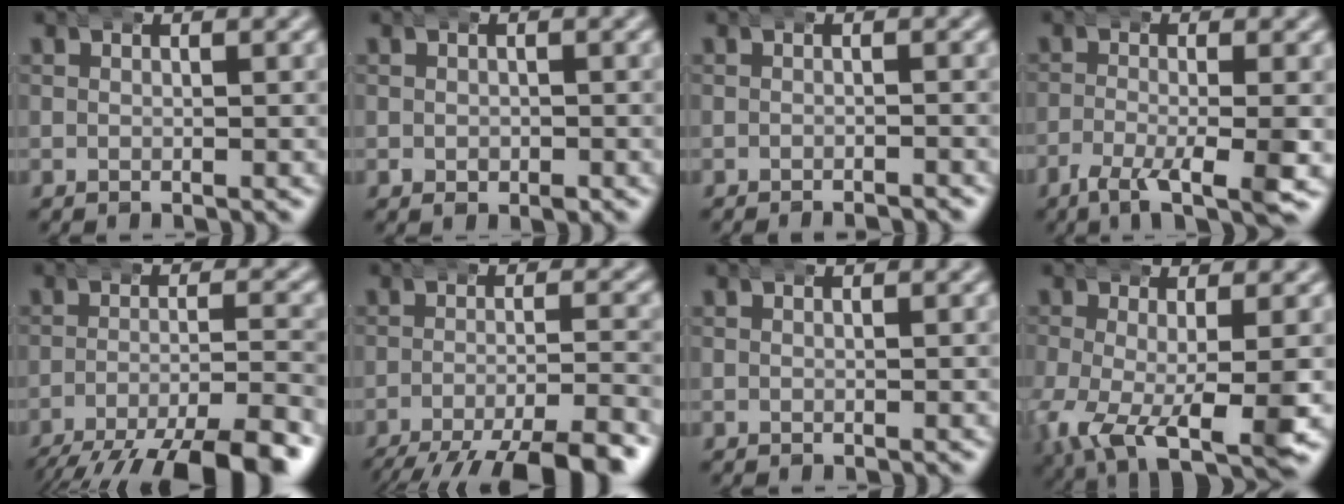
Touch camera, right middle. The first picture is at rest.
{"total": 1.1, "force": [-0.4, 0.9, 0.6], "torque": [-0.010, -0.004, -0.001]}
{"total": 1.7, "force": [-1.7, 0.1, 0.2], "torque": [0.001, -0.002, -0.027]}
{"total": 5.9, "force": [-3.2, 1.6, 4.7], "torque": [-0.075, -0.023, -0.049]}
{"total": 10.4, "force": [-7.6, 3.2, 6.4], "torque": [-0.100, -0.027, -0.103]}
{"total": 11.3, "force": [-8.6, 3.8, 6.2], "torque": [-0.095, -0.036, -0.117]}
{"total": 0.0}
{"total": 11.3, "force": [-4.4, 5.9, 8.6], "torque": [-0.172, -0.052, -0.048]}